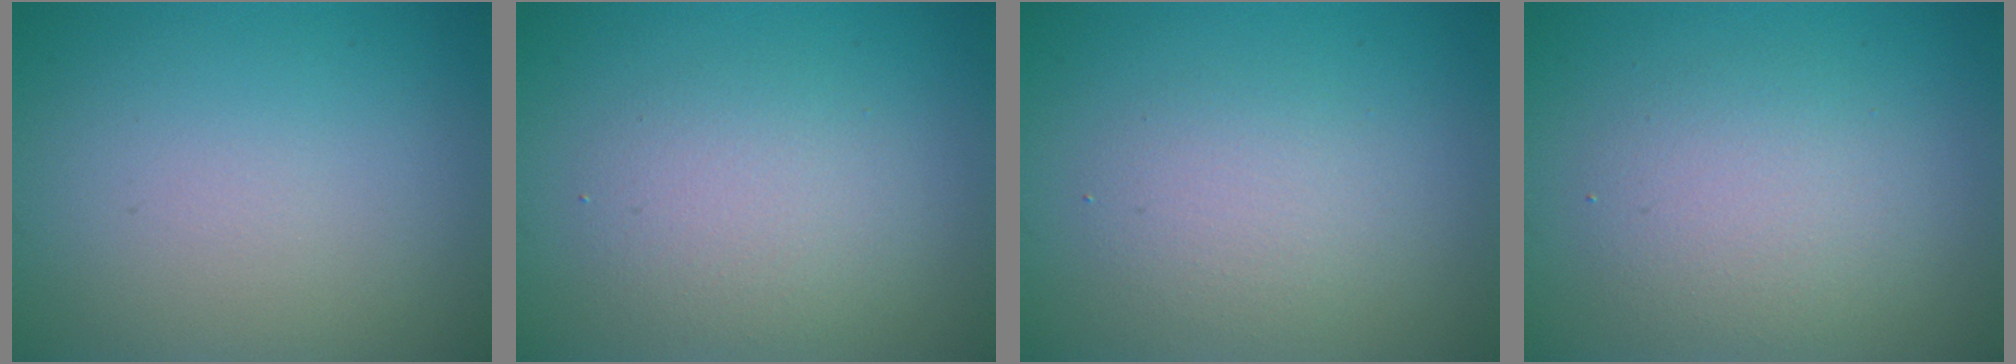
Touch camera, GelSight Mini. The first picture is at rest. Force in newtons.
{"total": 3.2, "press": 3.2, "slide": 0.2}
{"total": 2.4, "press": 2.4, "slide": 0.2}
{"total": 3.5, "press": 3.5, "slide": 0.2}